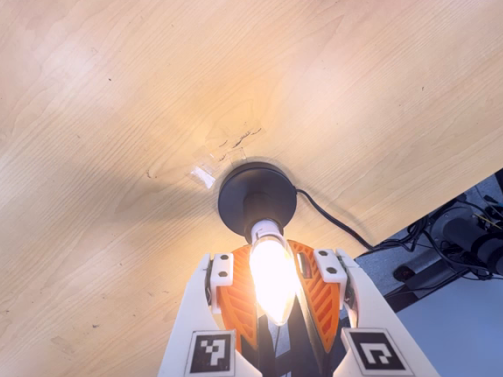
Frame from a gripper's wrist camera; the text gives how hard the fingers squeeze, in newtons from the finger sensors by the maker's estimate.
{"total": 18.4, "left": 17.5, "right": 19.4}